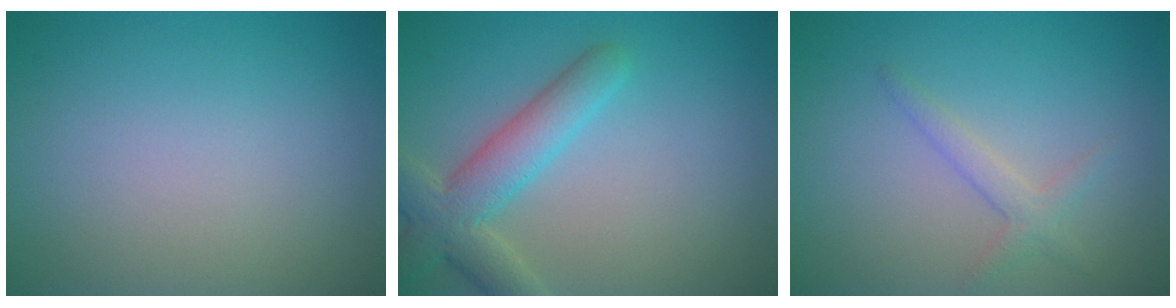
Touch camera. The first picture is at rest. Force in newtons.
{"total": 5.0, "press": 4.9, "slide": 0.3}
{"total": 1.8, "press": 1.8, "slide": 0.1}